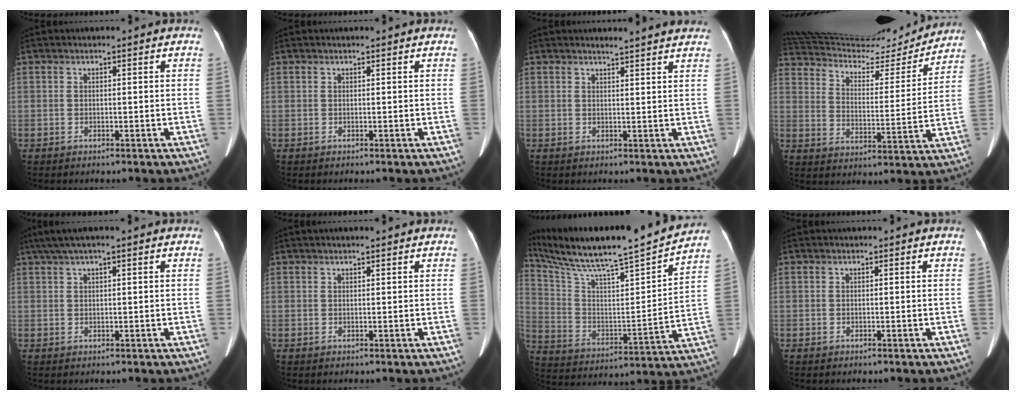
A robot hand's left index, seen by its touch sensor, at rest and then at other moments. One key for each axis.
{"total": 0.0}
{"total": 6.5, "fx": 6.0, "fy": 0.2, "fz": 2.5, "tx": -0.035, "ty": 0.007, "tz": 0.061}
{"total": 21.8, "fx": 20.6, "fy": 3.7, "fz": 6.0, "tx": -0.103, "ty": -0.017, "tz": 0.298}
{"total": 5.0, "fx": 3.6, "fy": -0.1, "fz": 3.4, "tx": -0.067, "ty": 0.036, "tz": 0.068}
{"total": 2.1, "fx": 1.8, "fy": 0.3, "fz": 1.1, "tx": -0.013, "ty": 0.023, "tz": 0.027}
{"total": 23.5, "fx": 20.8, "fy": 0.6, "fz": 10.8, "tx": -0.198, "ty": -0.017, "tz": 0.331}
{"total": 0.0}